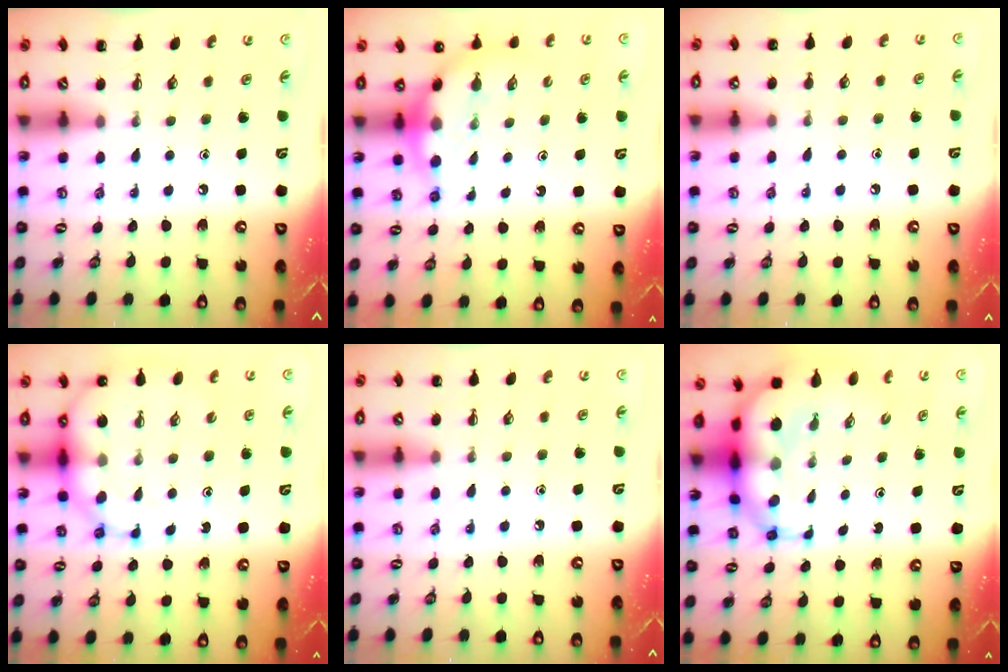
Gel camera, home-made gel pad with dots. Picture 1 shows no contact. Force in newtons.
{"total": 7.0, "press": 6.9, "slide": 0.9}
{"total": 5.7, "press": 5.4, "slide": 1.8}
{"total": 15.4, "press": 14.7, "slide": 4.6}
{"total": 6.9, "press": 6.6, "slide": 2.1}
{"total": 12.0, "press": 11.5, "slide": 3.2}